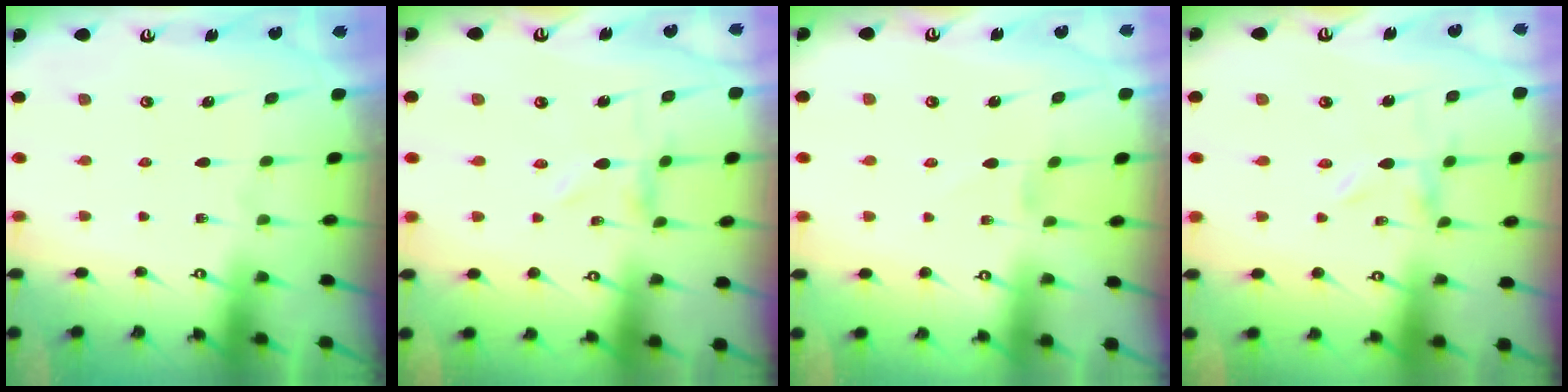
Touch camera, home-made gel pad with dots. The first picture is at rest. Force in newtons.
{"total": 0.0}
{"total": 0.0}
{"total": 0.0}